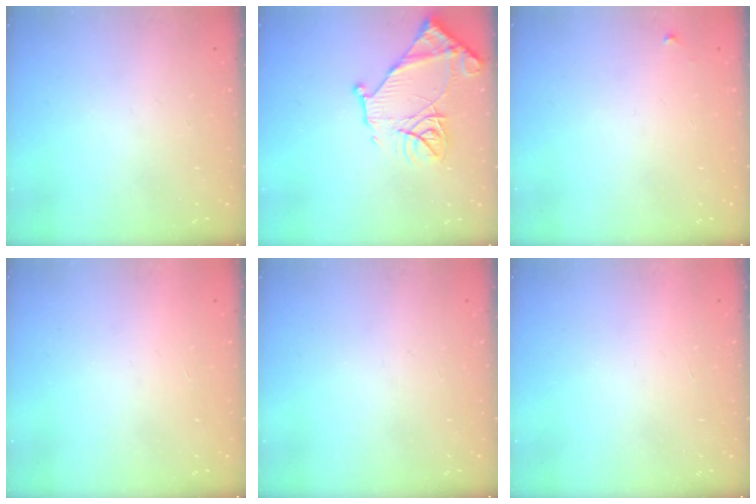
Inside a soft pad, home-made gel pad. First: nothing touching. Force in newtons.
{"total": 15.2, "press": 15.2, "slide": 1.5}
{"total": 4.2, "press": 4.1, "slide": 0.7}
{"total": 1.7, "press": 1.7, "slide": 0.1}
{"total": 0.0}
{"total": 1.7, "press": 1.7, "slide": 0.1}